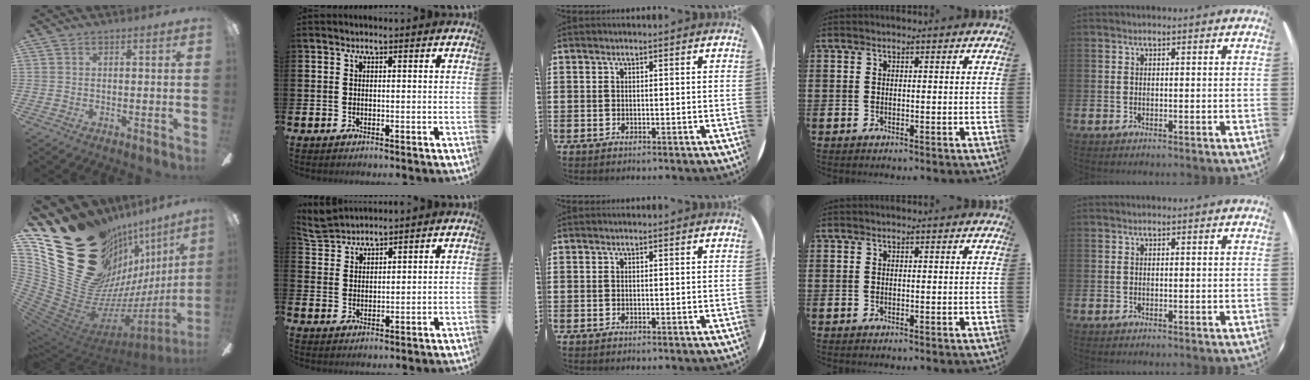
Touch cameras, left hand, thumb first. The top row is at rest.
{"thumb": {"total": 31.8, "force": [15.0, 20.7, 19.0], "torque": [-0.266, -0.157, 0.361]}, "index": {"total": 4.4, "force": [4.4, 0.5, 0.2], "torque": [-0.017, -0.018, 0.082]}}